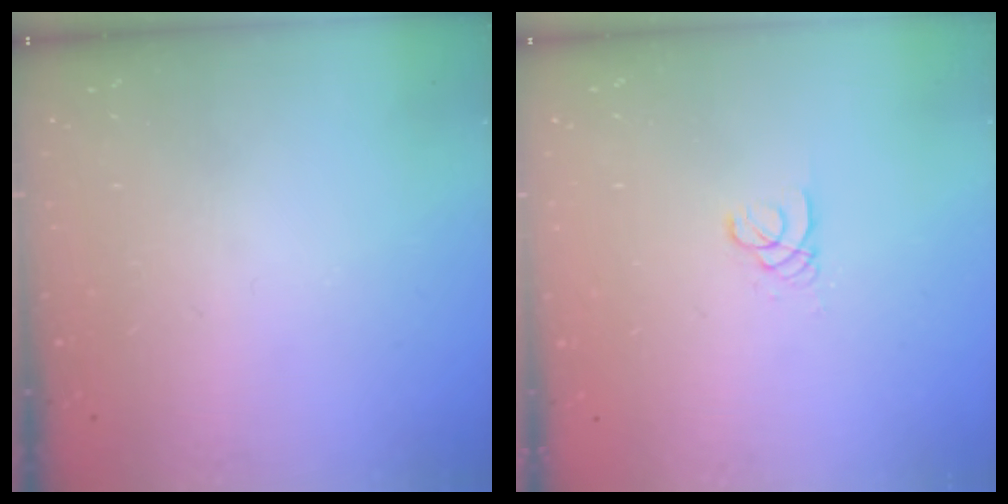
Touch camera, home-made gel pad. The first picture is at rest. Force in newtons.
{"total": 1.8, "press": 1.8, "slide": 0.2}